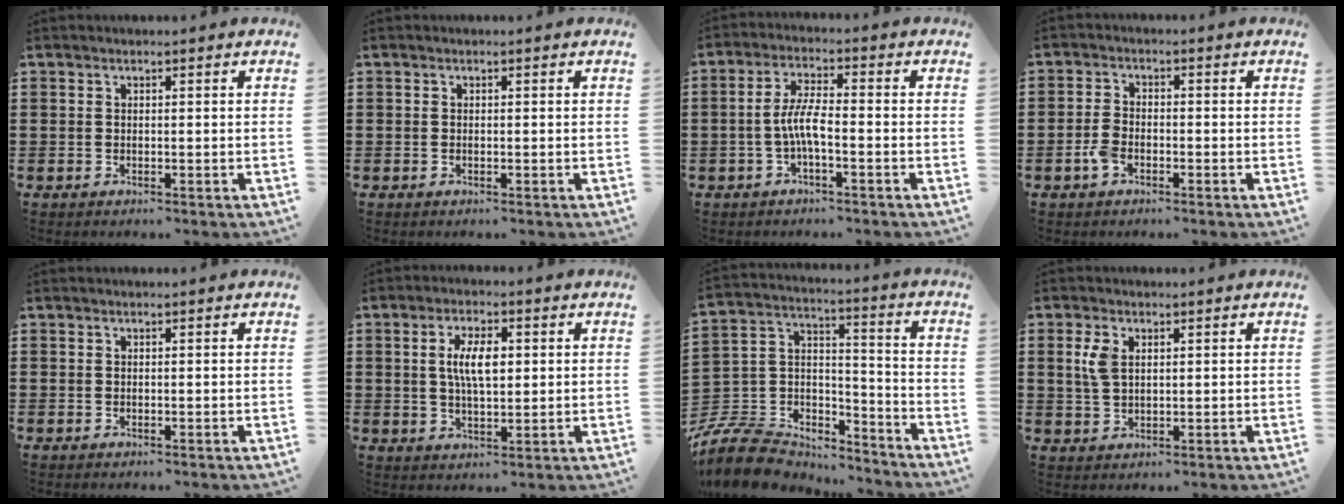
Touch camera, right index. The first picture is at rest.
{"total": 0.0}
{"total": 5.2, "force": [-1.4, 1.2, 4.9], "torque": [-0.114, -0.004, -0.035]}
{"total": 3.4, "force": [-1.7, 1.7, 2.4], "torque": [-0.064, -0.003, -0.037]}
{"total": 0.0}
{"total": 6.2, "force": [1.0, 2.5, 5.5], "torque": [-0.111, 0.009, 0.015]}
{"total": 9.8, "force": [-8.8, 3.7, 2.2], "torque": [-0.067, 0.015, -0.176]}
{"total": 3.8, "force": [1.2, 2.1, 2.9], "torque": [-0.071, 0.006, 0.019]}